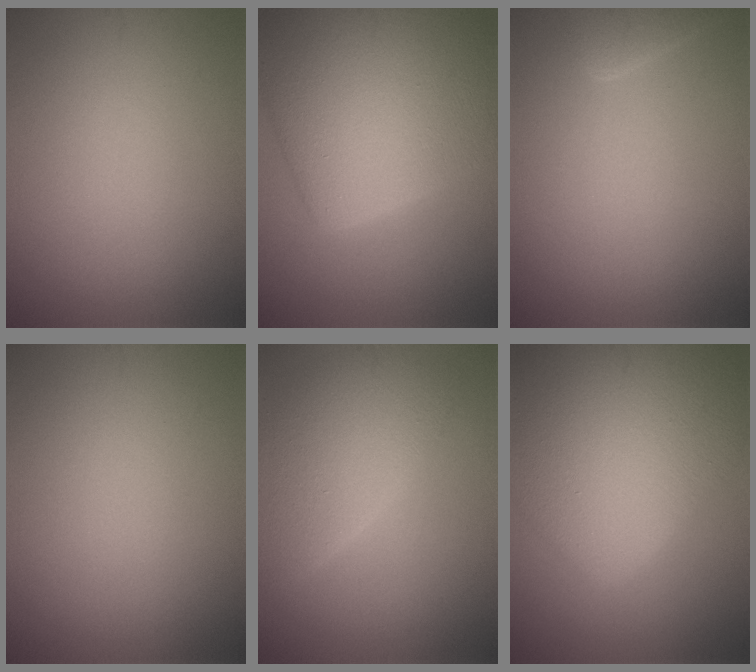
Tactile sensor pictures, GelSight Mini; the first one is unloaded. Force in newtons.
{"total": 13.0, "press": 13.0, "slide": 0.5}
{"total": 2.0, "press": 2.0, "slide": 0.2}
{"total": 0.0}
{"total": 4.9, "press": 4.9, "slide": 0.2}
{"total": 12.9, "press": 12.9, "slide": 0.5}